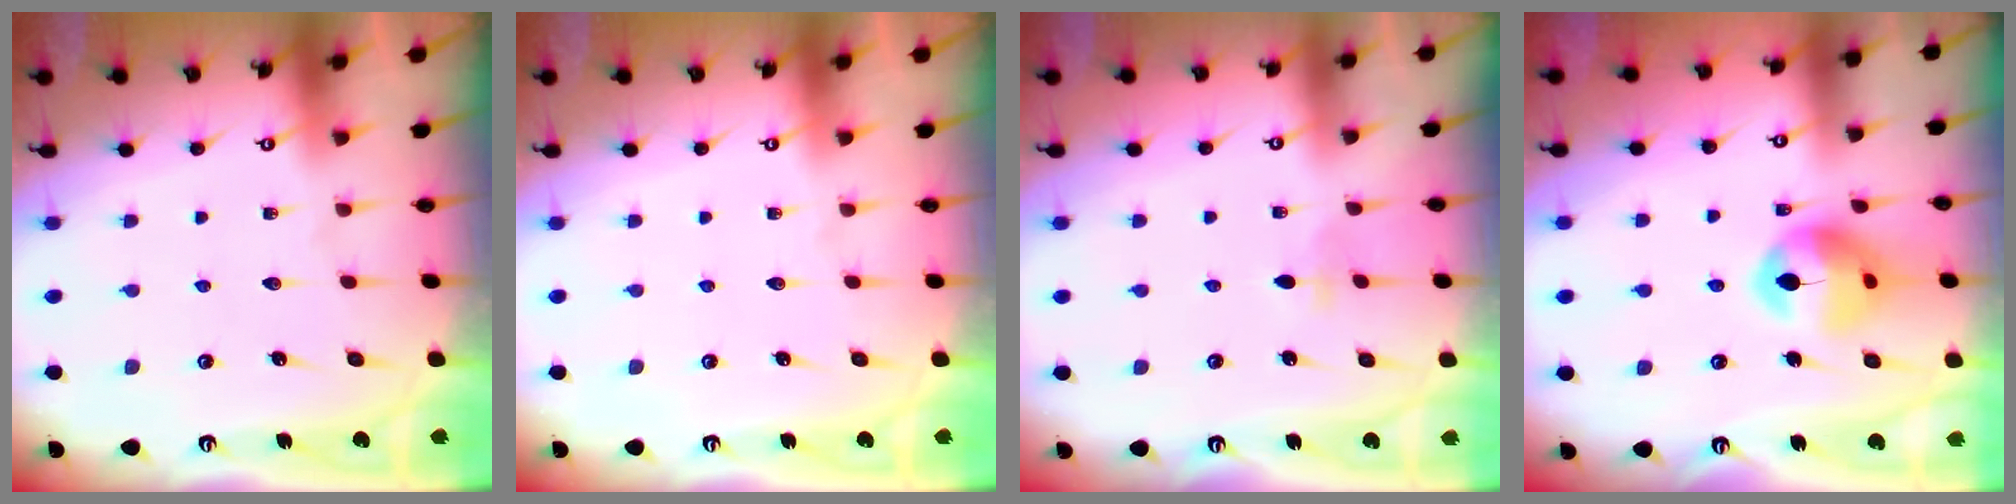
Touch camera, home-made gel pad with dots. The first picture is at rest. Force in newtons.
{"total": 0.0}
{"total": 2.8, "press": 2.7, "slide": 0.6}
{"total": 14.3, "press": 14.2, "slide": 1.7}